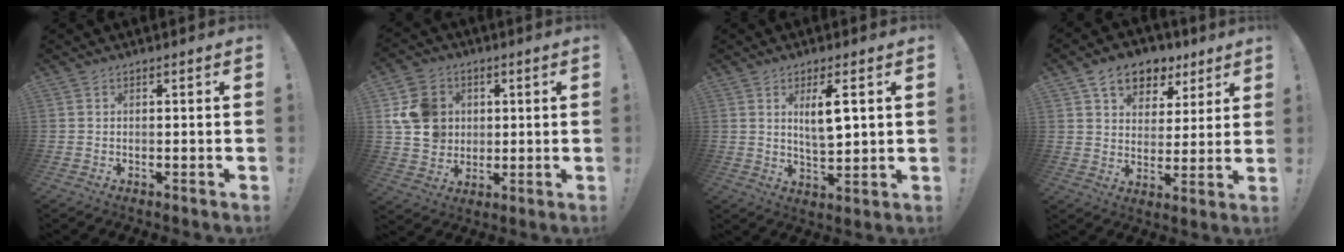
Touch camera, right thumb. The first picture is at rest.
{"total": 12.7, "force": [3.3, 11.1, 5.2], "torque": [-0.087, -0.008, 0.072]}
{"total": 7.8, "force": [2.6, 2.3, 7.0], "torque": [-0.121, -0.005, 0.041]}
{"total": 11.1, "force": [6.6, 7.6, 4.5], "torque": [-0.065, -0.036, 0.125]}